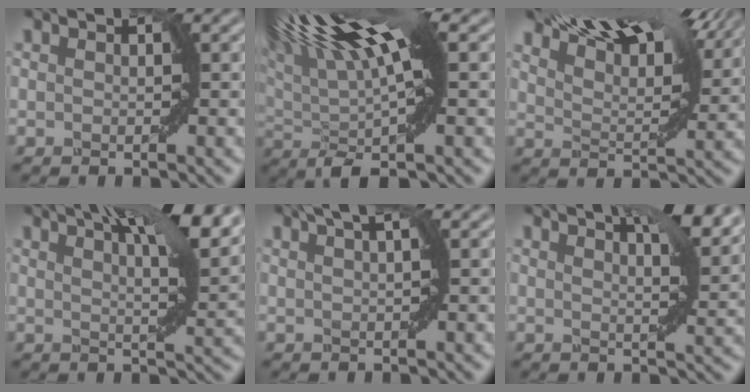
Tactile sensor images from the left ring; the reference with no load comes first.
{"total": 12.5, "force": [3.3, 3.3, 11.6], "torque": [-0.203, 0.019, 0.050]}
{"total": 13.4, "force": [10.6, 3.0, 7.6], "torque": [-0.124, 0.034, 0.135]}
{"total": 10.6, "force": [6.5, 2.8, 7.9], "torque": [-0.082, 0.032, 0.068]}
{"total": 3.3, "force": [1.9, 0.8, 2.5], "torque": [-0.028, 0.006, 0.014]}
{"total": 6.5, "force": [4.5, 1.4, 4.4], "torque": [-0.051, 0.016, 0.054]}